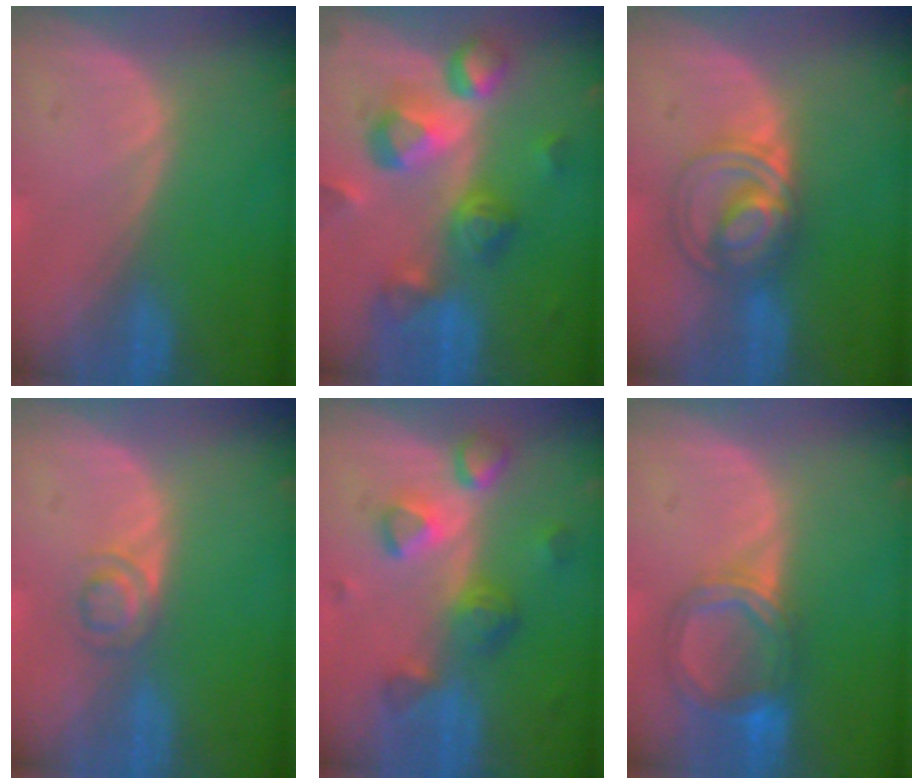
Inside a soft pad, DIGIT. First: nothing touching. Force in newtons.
{"total": 10.5, "press": 9.4, "slide": 4.7}
{"total": 6.2, "press": 6.2, "slide": 0.2}
{"total": 3.0, "press": 2.9, "slide": 0.2}
{"total": 7.7, "press": 6.9, "slide": 3.5}
{"total": 6.2, "press": 5.7, "slide": 2.5}